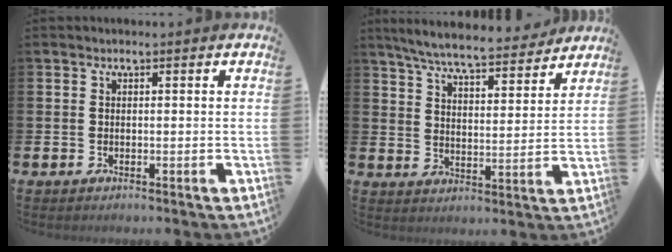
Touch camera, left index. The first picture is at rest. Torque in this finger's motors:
{"motor_torque": [0.97, -1.17, 0.62, 0.21]}